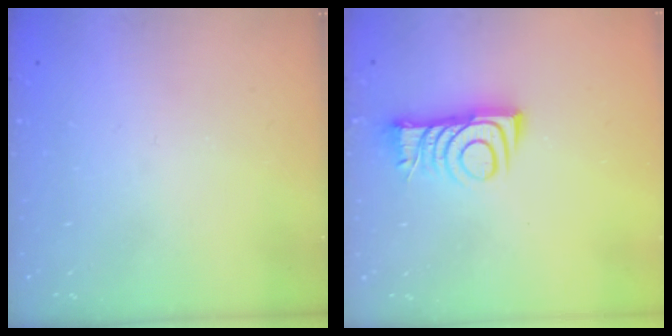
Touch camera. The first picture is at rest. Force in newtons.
{"total": 8.8, "press": 8.8, "slide": 0.6}